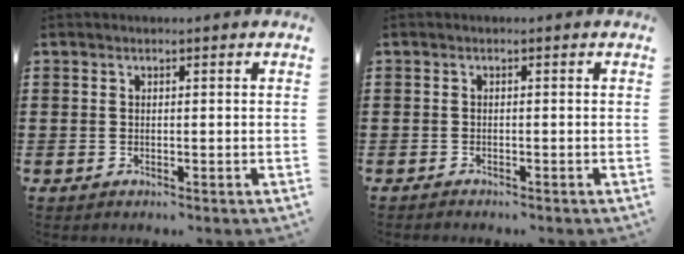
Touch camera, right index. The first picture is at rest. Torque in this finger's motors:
{"motor_torque": [0.03, -0.08, -0.06, 0.01]}